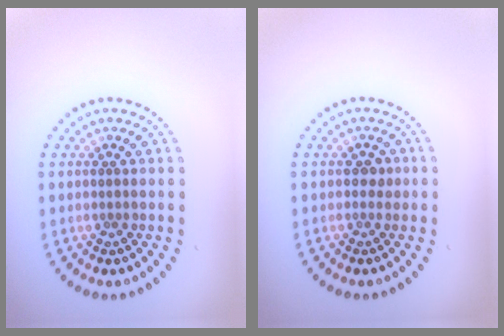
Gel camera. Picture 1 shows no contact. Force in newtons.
{"total": 1.0, "press": 1.0, "slide": 0.3}